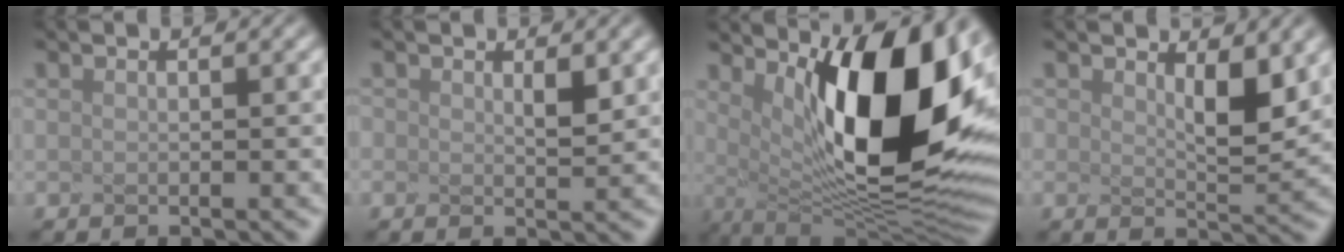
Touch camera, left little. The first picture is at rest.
{"total": 0.9, "force": [-0.3, -0.7, -0.3], "torque": [-0.017, -0.004, 0.021]}
{"total": 12.8, "force": [3.0, 4.3, 11.6], "torque": [-0.173, -0.017, 0.079]}
{"total": 1.3, "force": [0.7, -0.1, 1.1], "torque": [-0.041, -0.011, 0.039]}